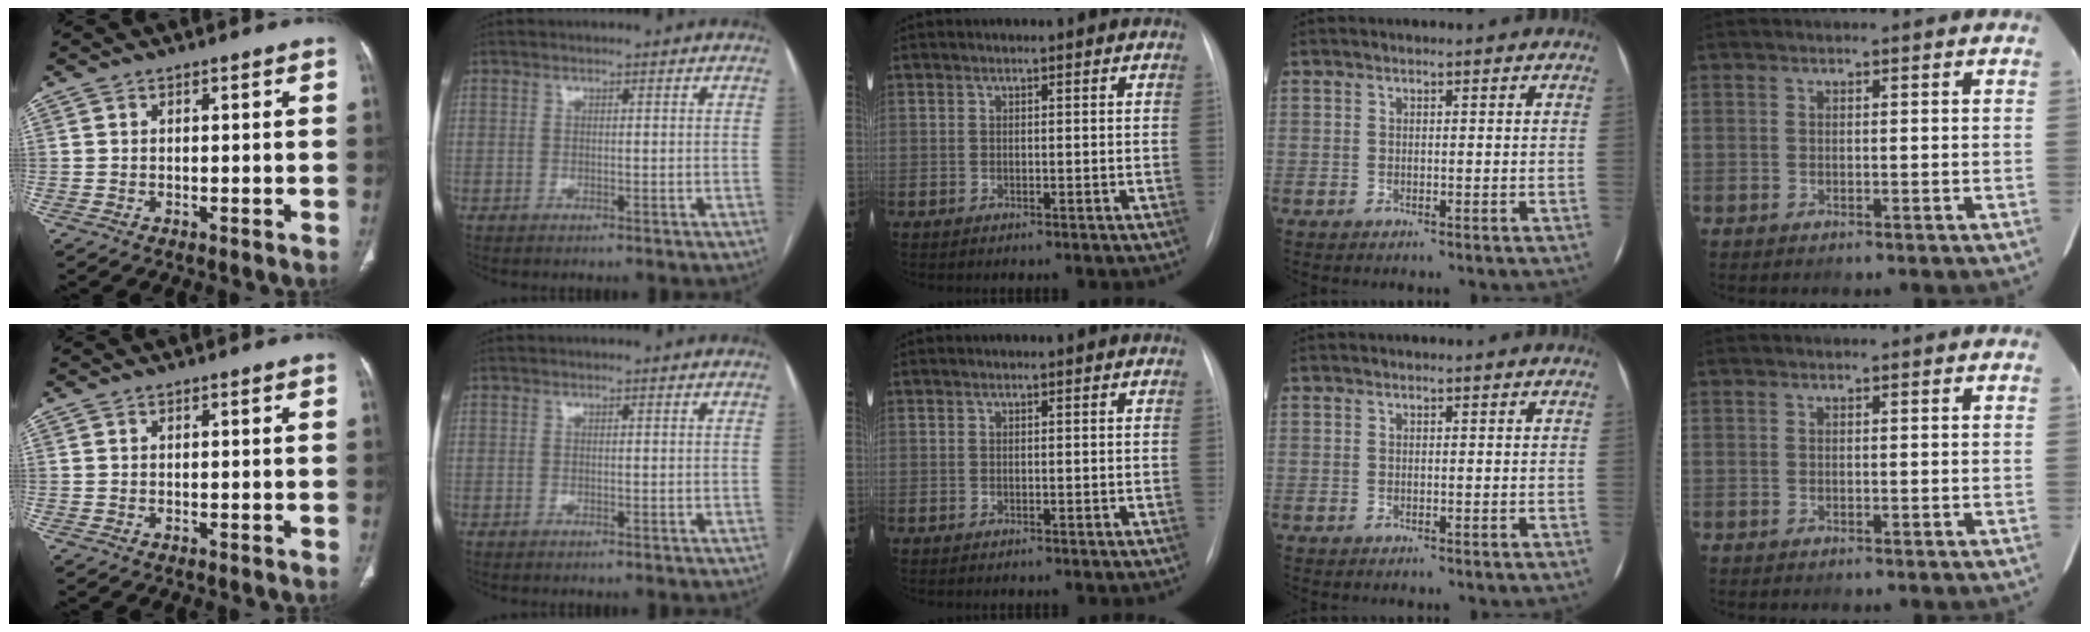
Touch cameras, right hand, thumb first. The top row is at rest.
{}